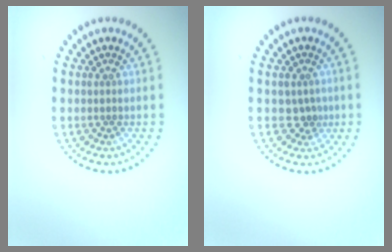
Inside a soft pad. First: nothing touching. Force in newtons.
{"total": 1.4, "press": 1.2, "slide": 0.7}